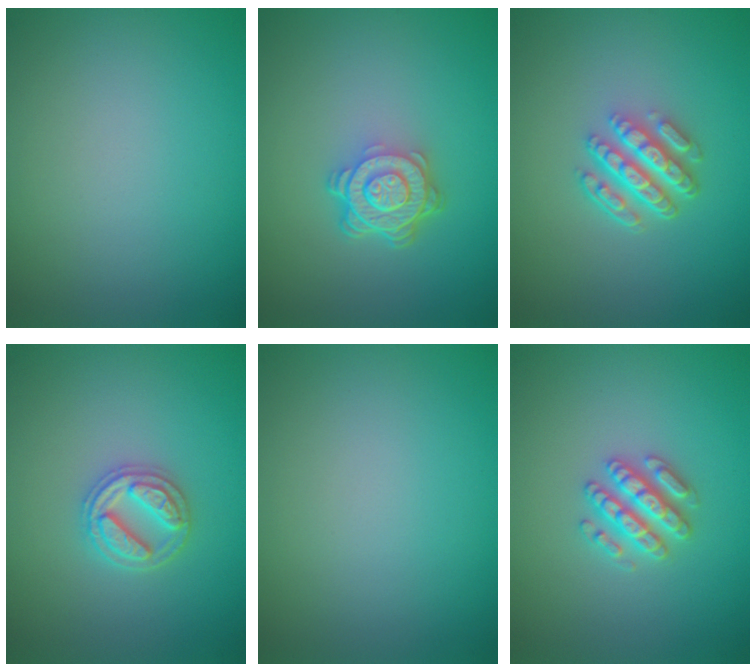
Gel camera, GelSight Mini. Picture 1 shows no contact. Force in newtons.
{"total": 4.6, "press": 3.3, "slide": 3.2}
{"total": 4.9, "press": 3.6, "slide": 3.3}
{"total": 3.3, "press": 3.2, "slide": 0.5}
{"total": 0.0}
{"total": 3.0, "press": 2.9, "slide": 0.6}